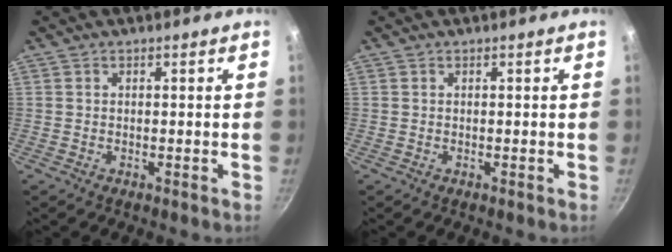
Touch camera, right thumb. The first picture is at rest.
{"total": 0.0}